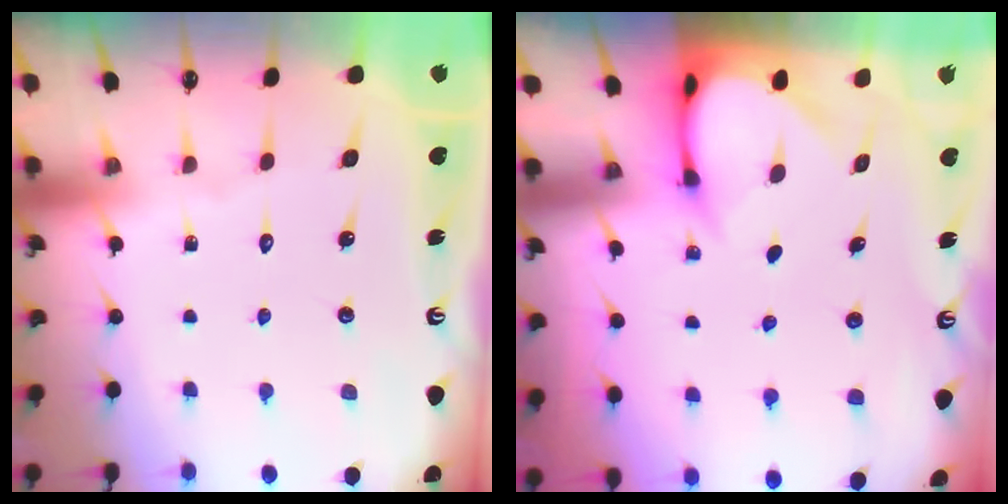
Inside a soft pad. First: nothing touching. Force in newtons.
{"total": 3.3, "press": 3.3, "slide": 0.2}